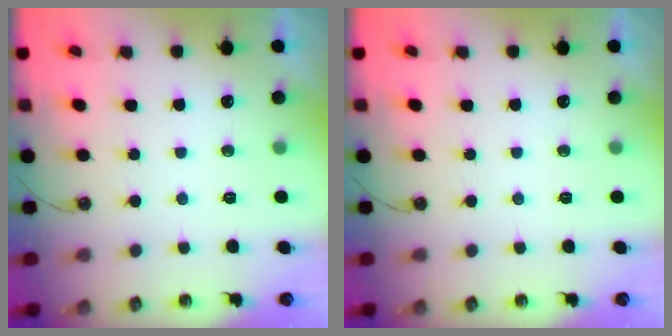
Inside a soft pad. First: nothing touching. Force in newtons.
{"total": 0.0}